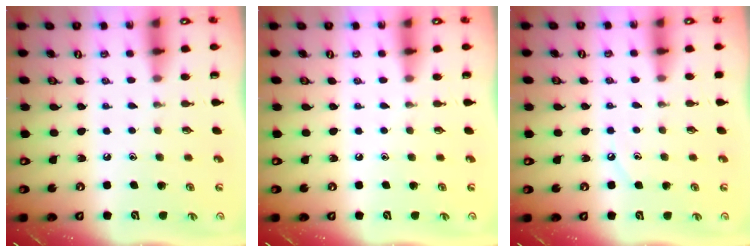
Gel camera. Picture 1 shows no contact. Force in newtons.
{"total": 0.0}
{"total": 3.3, "press": 3.2, "slide": 0.5}